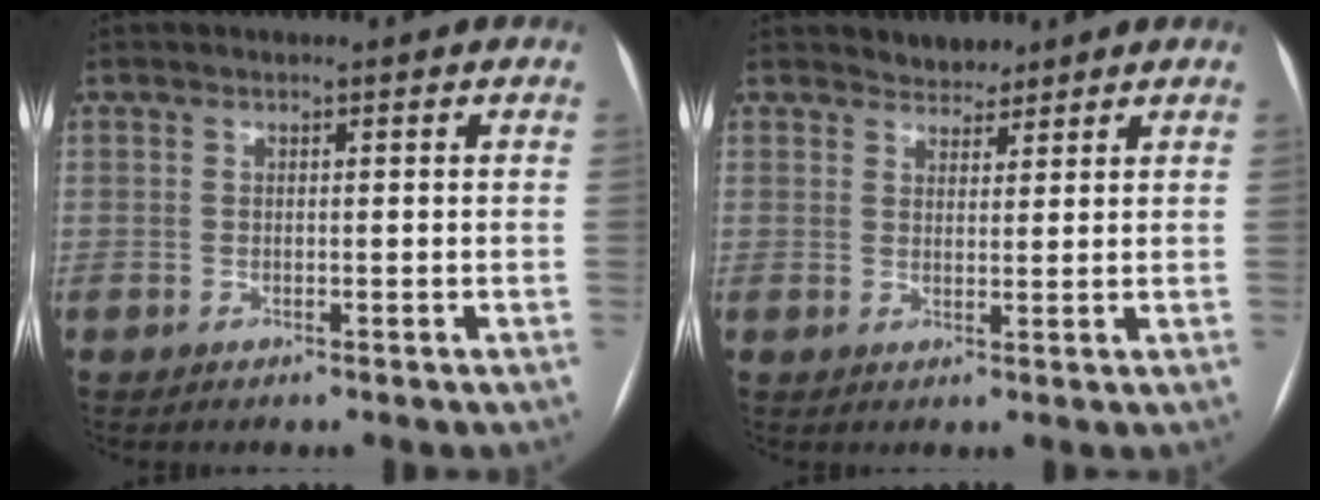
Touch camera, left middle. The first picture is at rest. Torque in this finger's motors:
{"motor_torque": [0.04, -0.04, 0.02, -0.01]}